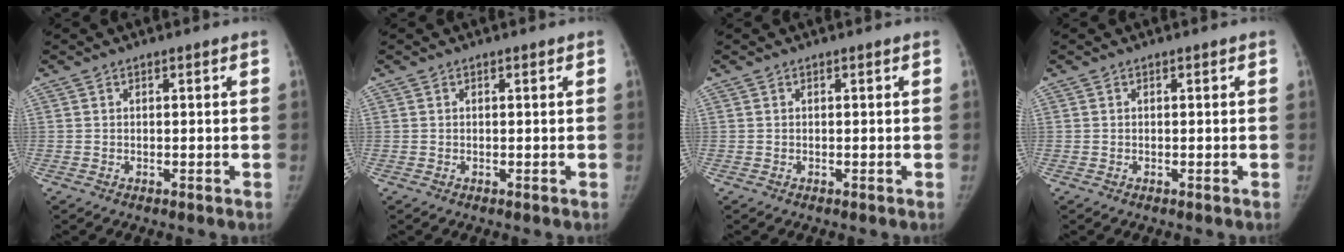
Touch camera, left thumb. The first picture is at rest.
{"total": 0.0}
{"total": 0.0}
{"total": 0.0}